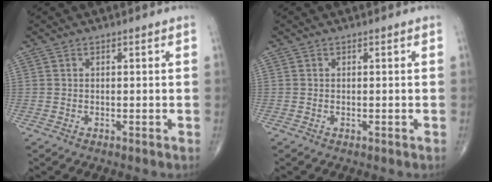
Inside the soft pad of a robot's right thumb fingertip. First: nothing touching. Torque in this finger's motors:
{"motor_torque": [-0.30, 0.44, 0.11, 0.21, 0.01]}